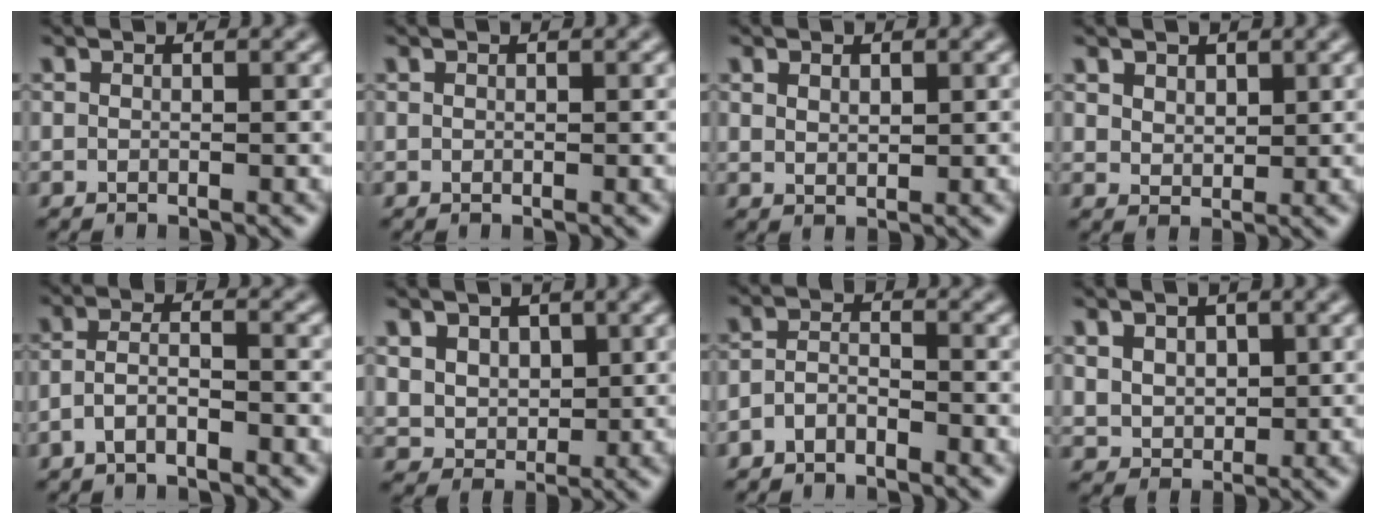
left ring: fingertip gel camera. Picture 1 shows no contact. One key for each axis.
{"total": 0.0}
{"total": 1.3, "fx": 0.7, "fy": 0.7, "fz": 0.8, "tx": -0.015, "ty": -0.002, "tz": 0.016}
{"total": 2.0, "fx": 1.3, "fy": 1.4, "fz": 0.7, "tx": -0.020, "ty": -0.003, "tz": 0.024}
{"total": 2.8, "fx": -1.7, "fy": 0.8, "fz": 2.0, "tx": -0.043, "ty": 0.009, "tz": -0.040}
{"total": 4.8, "fx": 1.9, "fy": 3.8, "fz": 2.2, "tx": -0.056, "ty": 0.003, "tz": 0.039}
{"total": 2.0, "fx": -1.4, "fy": 0.9, "fz": 1.1, "tx": -0.023, "ty": 0.006, "tz": -0.033}
{"total": 3.3, "fx": 1.0, "fy": 2.4, "fz": 2.0, "tx": -0.038, "ty": 0.004, "tz": 0.013}